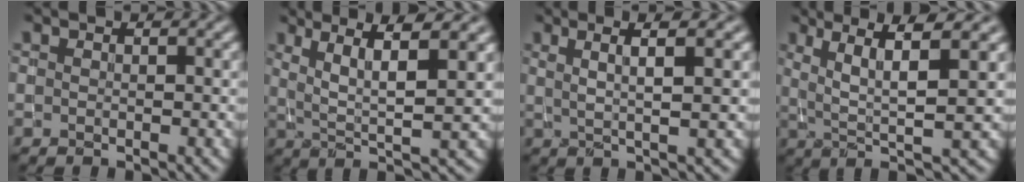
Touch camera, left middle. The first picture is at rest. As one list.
[{"total": 6.0, "force": [2.3, 1.0, 5.5], "torque": [-0.091, 0.001, 0.045]}, {"total": 4.2, "force": [1.8, 0.5, 3.7], "torque": [-0.061, 0.001, 0.028]}, {"total": 6.5, "force": [2.0, 1.0, 6.1], "torque": [-0.100, 0.003, 0.039]}]